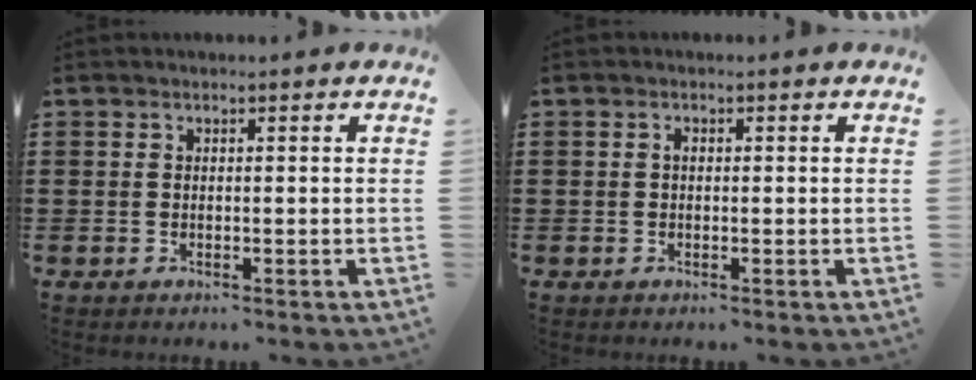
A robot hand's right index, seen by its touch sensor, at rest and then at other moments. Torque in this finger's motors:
{"motor_torque": [0.38, -0.30, 0.06, 0.04]}